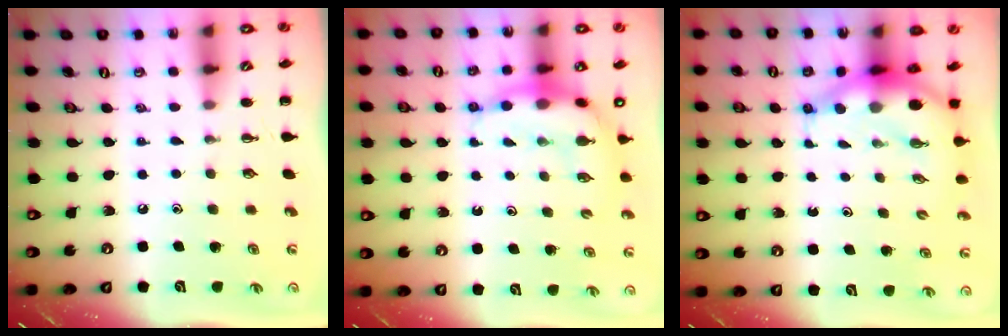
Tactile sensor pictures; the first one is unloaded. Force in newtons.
{"total": 8.7, "press": 8.6, "slide": 1.2}
{"total": 6.9, "press": 6.7, "slide": 1.8}